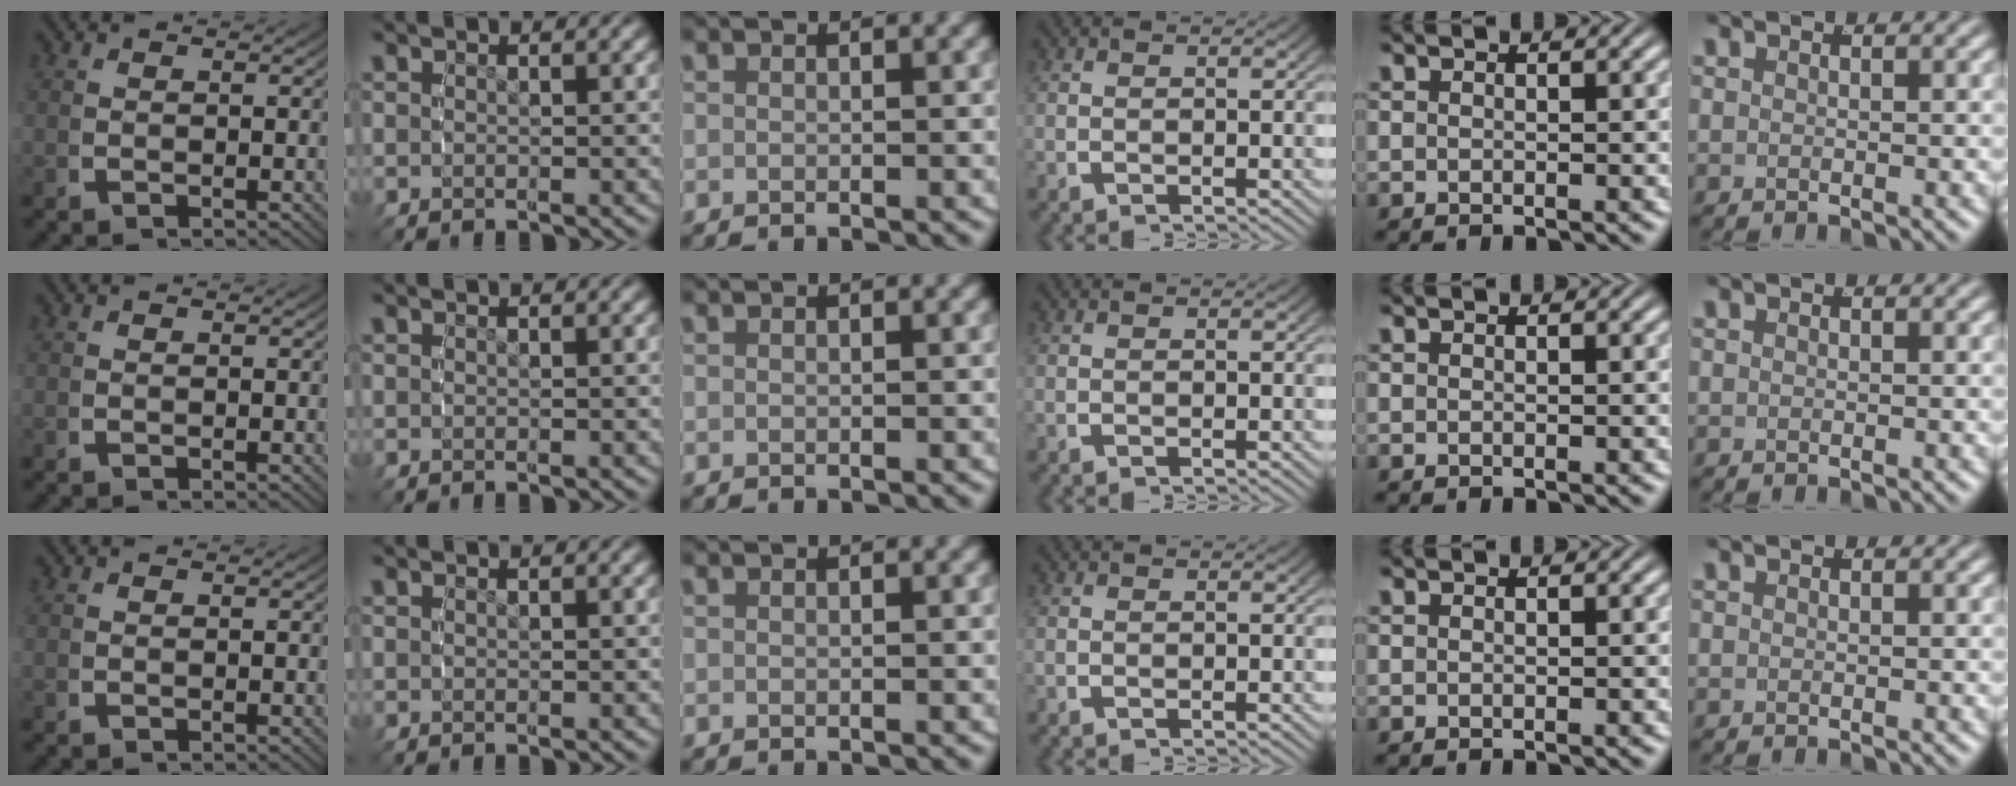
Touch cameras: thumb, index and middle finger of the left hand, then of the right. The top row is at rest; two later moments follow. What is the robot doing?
{"motion": "reach", "object": "plastic wrap"}